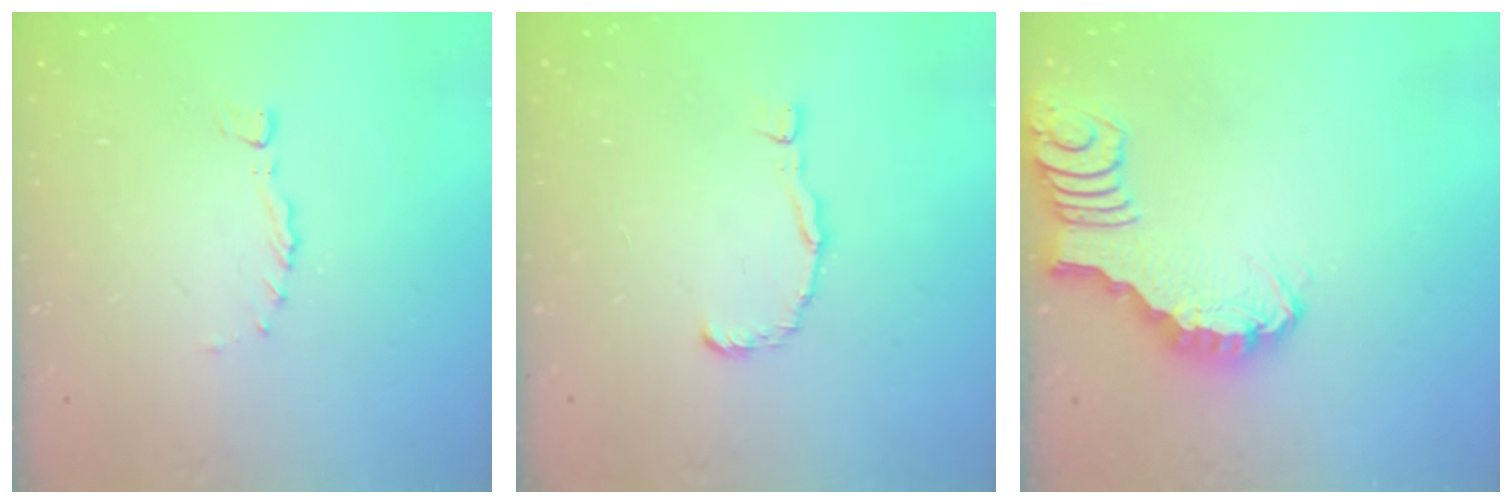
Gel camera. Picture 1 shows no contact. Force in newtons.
{"total": 2.4, "press": 2.3, "slide": 0.3}
{"total": 2.7, "press": 2.7, "slide": 0.4}